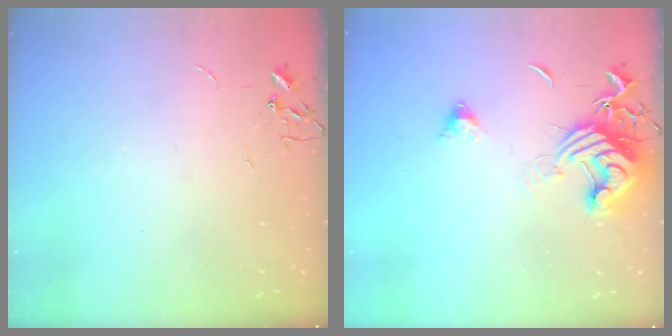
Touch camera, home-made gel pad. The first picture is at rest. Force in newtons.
{"total": 12.9, "press": 12.8, "slide": 1.7}